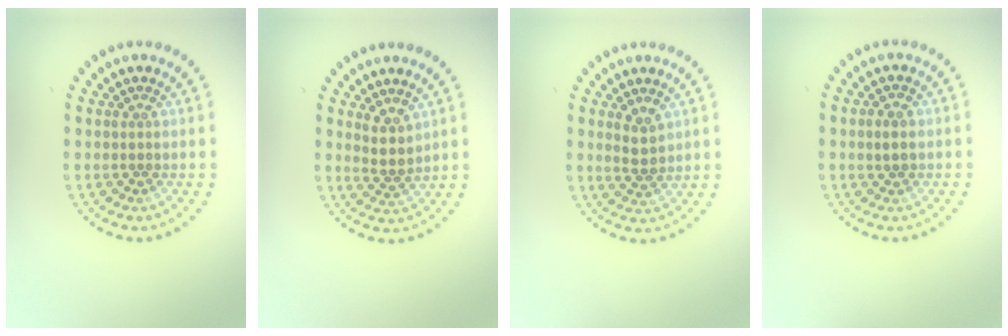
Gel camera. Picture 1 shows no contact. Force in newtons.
{"total": 2.3, "press": 1.9, "slide": 1.3}
{"total": 2.1, "press": 2.0, "slide": 0.7}
{"total": 1.3, "press": 1.3, "slide": 0.0}